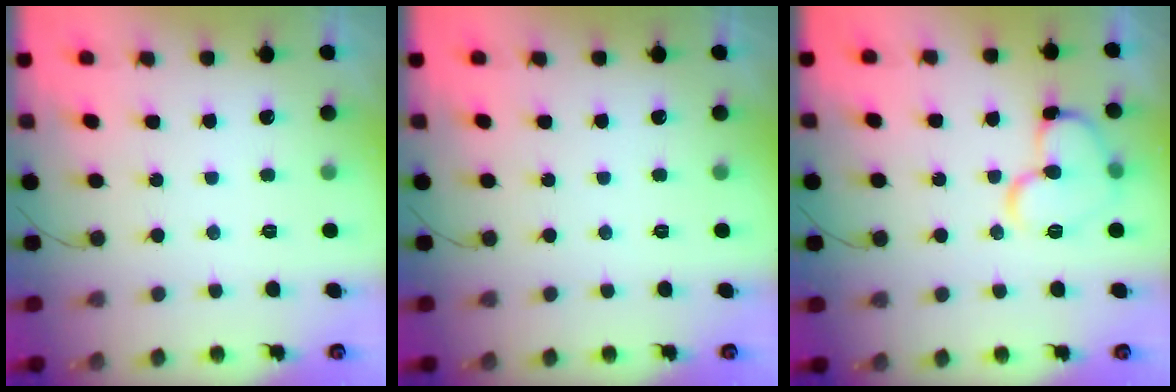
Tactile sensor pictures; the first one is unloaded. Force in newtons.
{"total": 0.0}
{"total": 12.5, "press": 12.4, "slide": 1.6}